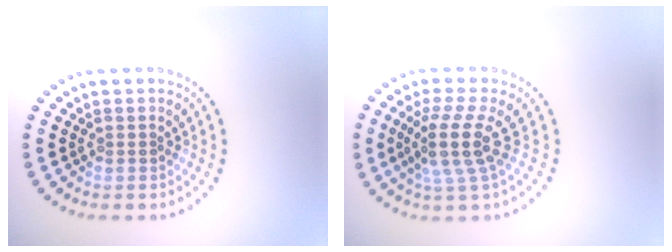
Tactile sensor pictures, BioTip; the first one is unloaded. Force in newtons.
{"total": 3.8, "press": 2.8, "slide": 2.7}